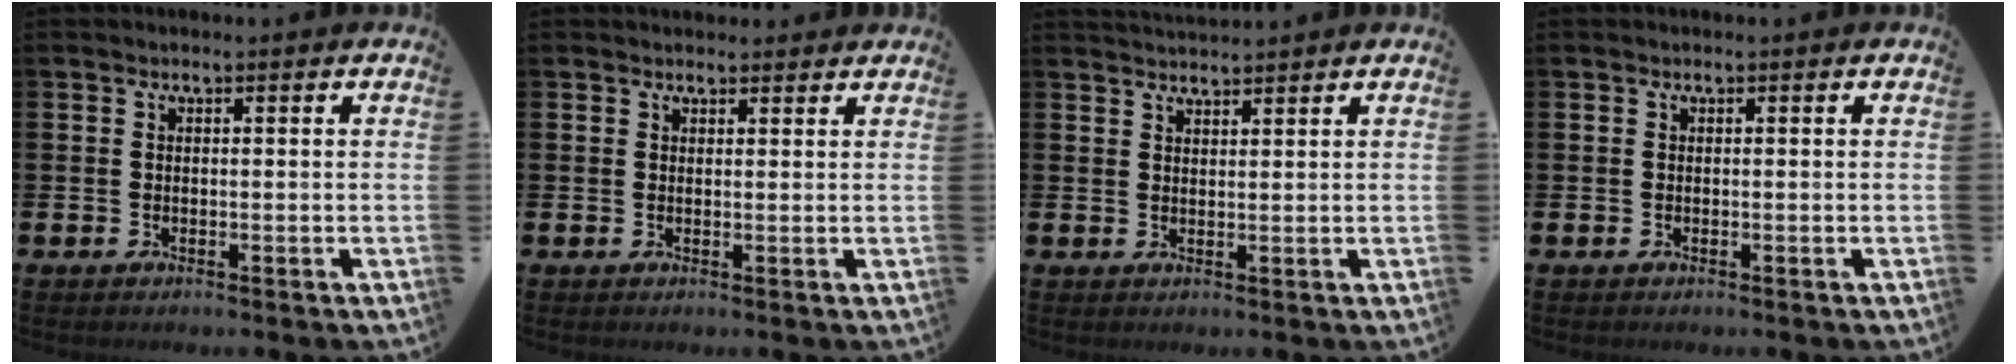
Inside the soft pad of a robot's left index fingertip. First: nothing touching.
{"total": 1.6, "force": [1.5, 0.6, 0.0], "torque": [0.013, -0.005, 0.024]}
{"total": 2.3, "force": [2.2, 0.2, 0.1], "torque": [-0.005, -0.009, 0.042]}
{"total": 0.0}